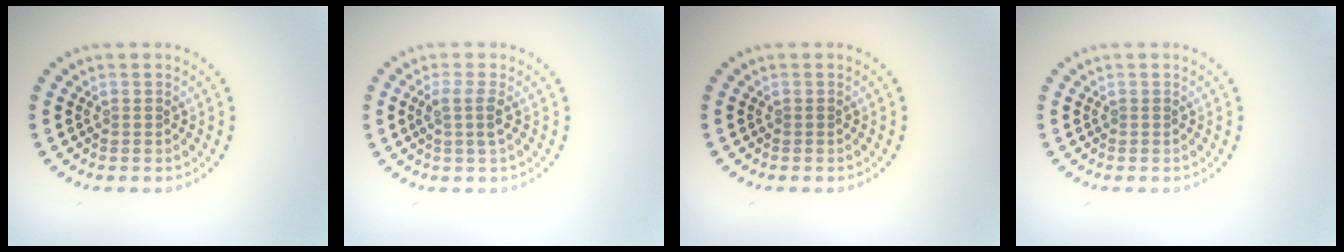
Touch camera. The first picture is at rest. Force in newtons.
{"total": 1.9, "press": 1.5, "slide": 1.1}
{"total": 0.0}
{"total": 0.0}